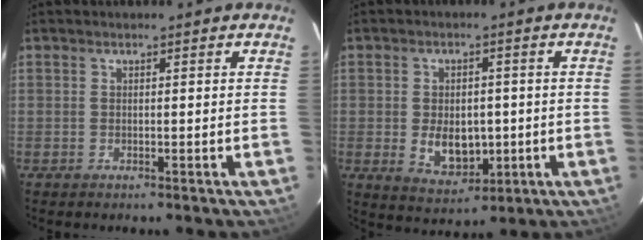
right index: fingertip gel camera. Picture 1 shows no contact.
{"total": 8.1, "force": [-1.2, 5.6, 5.7], "torque": [-0.110, -0.006, -0.003]}